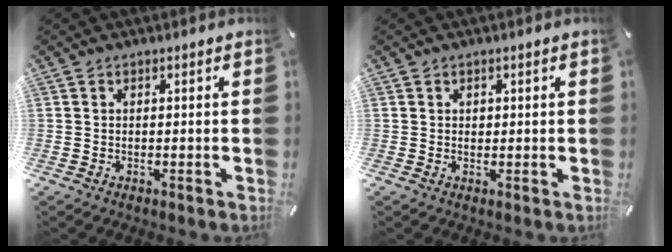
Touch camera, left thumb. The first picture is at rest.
{"total": 0.9, "force": [0.1, 0.8, 0.2], "torque": [0.003, 0.000, 0.000]}